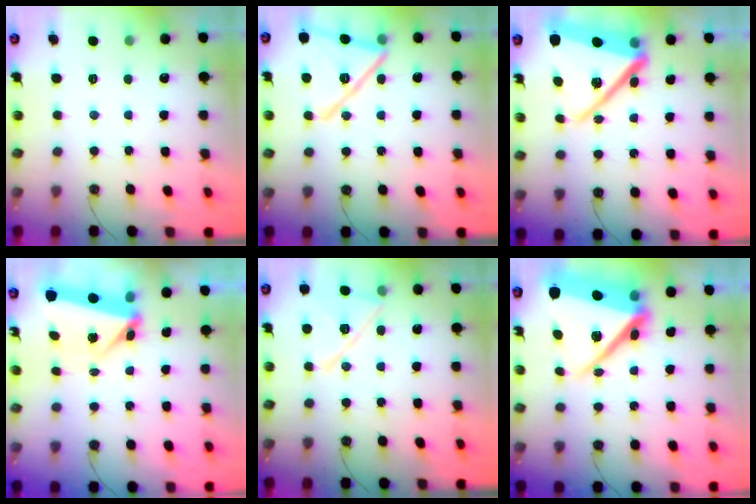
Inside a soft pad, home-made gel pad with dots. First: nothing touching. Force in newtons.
{"total": 17.8, "press": 17.8, "slide": 0.5}
{"total": 22.8, "press": 22.7, "slide": 2.0}
{"total": 5.4, "press": 5.3, "slide": 0.9}
{"total": 15.1, "press": 14.9, "slide": 2.7}
{"total": 22.4, "press": 22.3, "slide": 2.0}